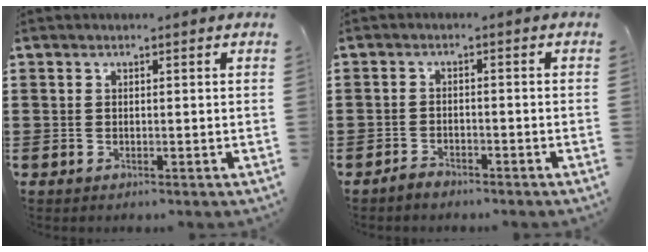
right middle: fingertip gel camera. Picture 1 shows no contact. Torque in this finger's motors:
{"motor_torque": [1.17, 0.16, 0.16, 0.03]}